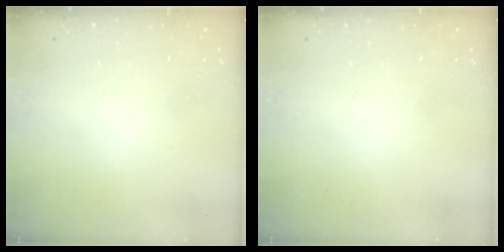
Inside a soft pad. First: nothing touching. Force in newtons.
{"total": 0.0}